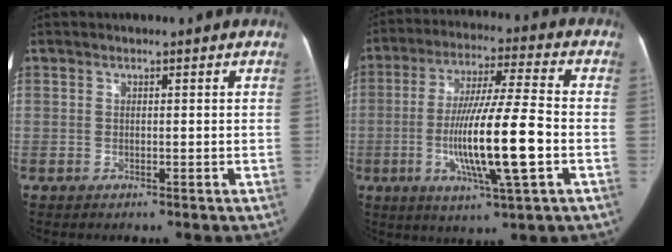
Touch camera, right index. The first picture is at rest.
{"total": 15.2, "force": [-3.3, 0.5, 14.8], "torque": [-0.276, -0.011, -0.061]}